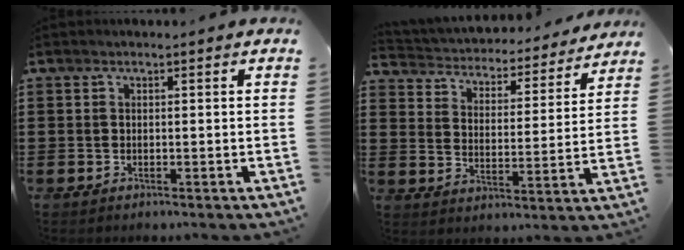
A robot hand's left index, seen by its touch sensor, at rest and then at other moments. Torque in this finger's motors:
{"motor_torque": [2.14, 0.00, 1.05, 0.13]}